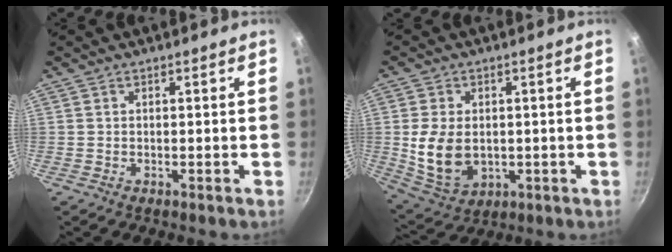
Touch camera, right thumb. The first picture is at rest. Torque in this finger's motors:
{"motor_torque": [-0.57, 0.98, 0.06, 0.12, 0.10]}